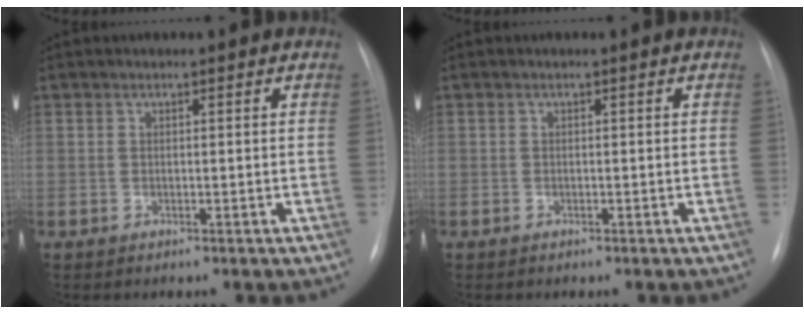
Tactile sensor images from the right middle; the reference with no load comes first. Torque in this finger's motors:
{"motor_torque": [1.08, -1.07, 0.05, -0.08]}